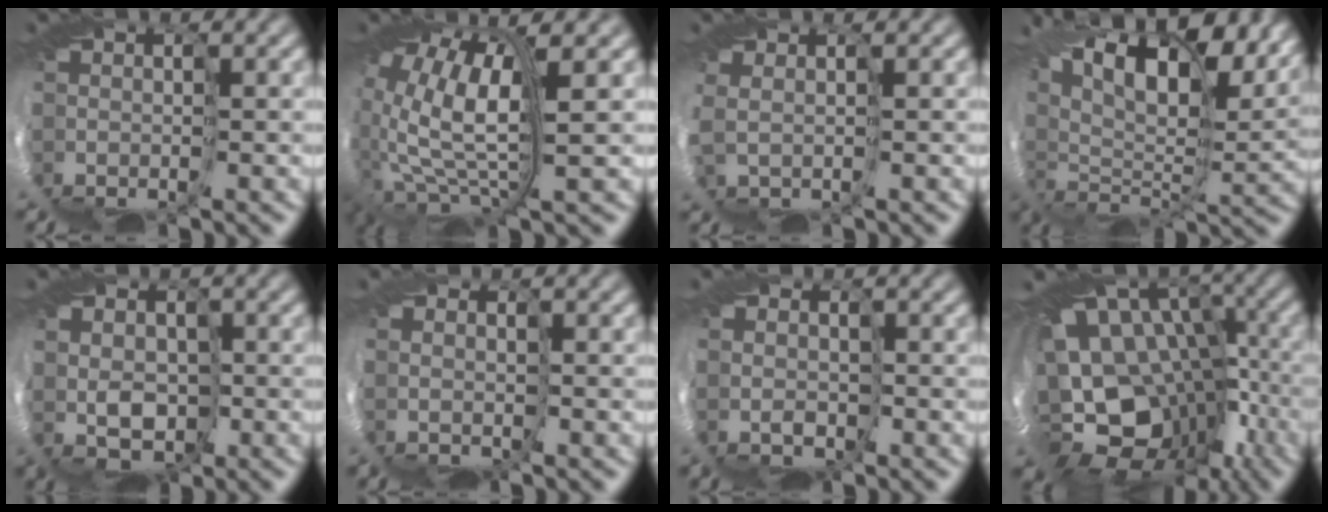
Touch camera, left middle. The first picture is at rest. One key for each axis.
{"total": 7.5, "fx": 2.2, "fy": 2.7, "fz": 6.6, "tx": -0.165, "ty": -0.026, "tz": 0.056}
{"total": 2.6, "fx": 2.5, "fy": -0.7, "fz": 0.0, "tx": -0.010, "ty": 0.014, "tz": 0.042}
{"total": 15.1, "fx": 11.4, "fy": 3.8, "fz": 9.2, "tx": -0.181, "ty": 0.046, "tz": 0.178}
{"total": 2.2, "fx": 1.5, "fy": 1.4, "fz": 0.7, "tx": -0.012, "ty": 0.006, "tz": 0.021}
{"total": 1.8, "fx": 1.7, "fy": 0.1, "fz": -0.6, "tx": 0.007, "ty": -0.008, "tz": 0.036}
{"total": 2.1, "fx": 1.9, "fy": -0.2, "fz": -1.0, "tx": 0.014, "ty": -0.002, "tz": 0.034}
{"total": 14.9, "fx": 0.2, "fy": 11.7, "fz": 9.1, "tx": -0.150, "ty": -0.015, "tz": 0.026}